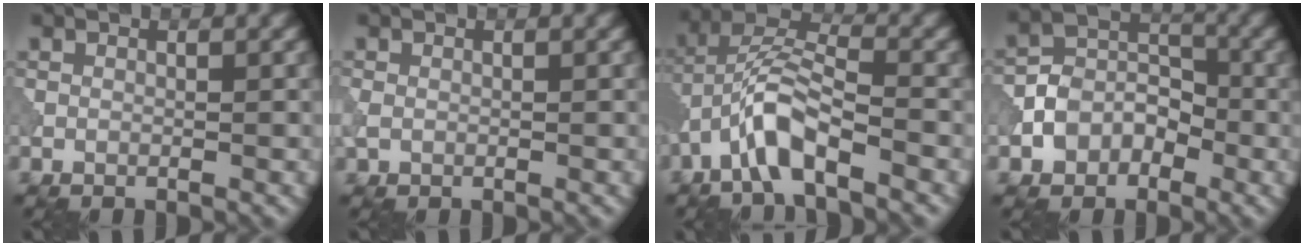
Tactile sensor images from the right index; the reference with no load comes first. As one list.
[{"total": 1.0, "force": [-0.1, 0.9, 0.5], "torque": [-0.014, -0.003, -0.004]}, {"total": 5.6, "force": [-3.1, 1.7, 4.4], "torque": [-0.089, 0.015, -0.064]}, {"total": 4.3, "force": [-1.9, 3.4, 1.9], "torque": [-0.021, 0.008, -0.044]}]